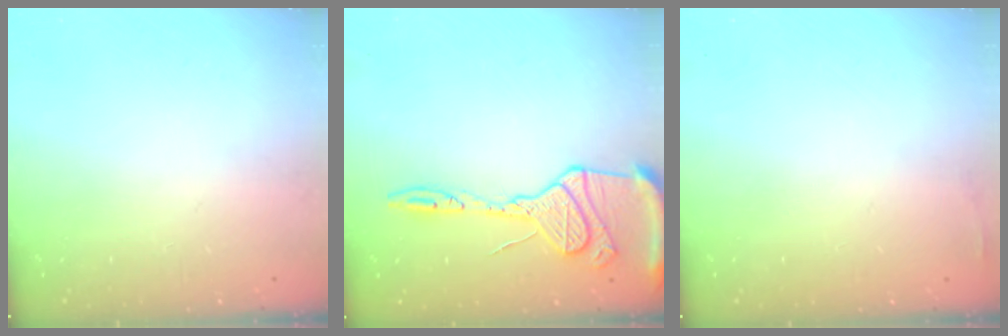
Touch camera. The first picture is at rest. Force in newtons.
{"total": 19.2, "press": 16.4, "slide": 9.9}
{"total": 3.2, "press": 2.6, "slide": 2.0}